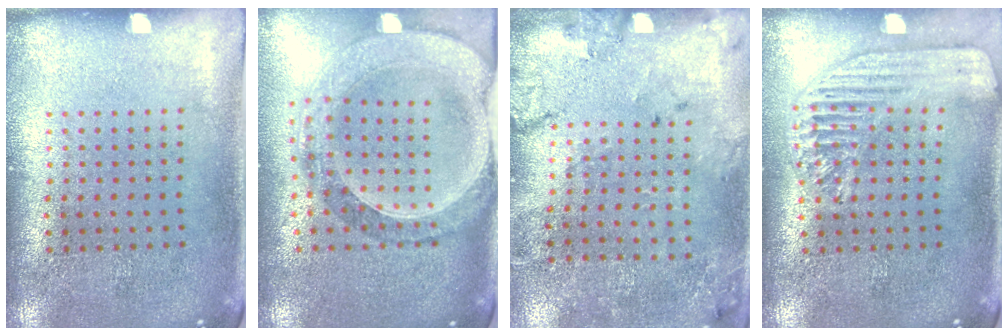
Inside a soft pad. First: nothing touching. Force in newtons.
{"total": 1.4, "press": 1.4, "slide": 0.3}
{"total": 2.0, "press": 1.5, "slide": 1.2}
{"total": 1.6, "press": 1.5, "slide": 0.6}